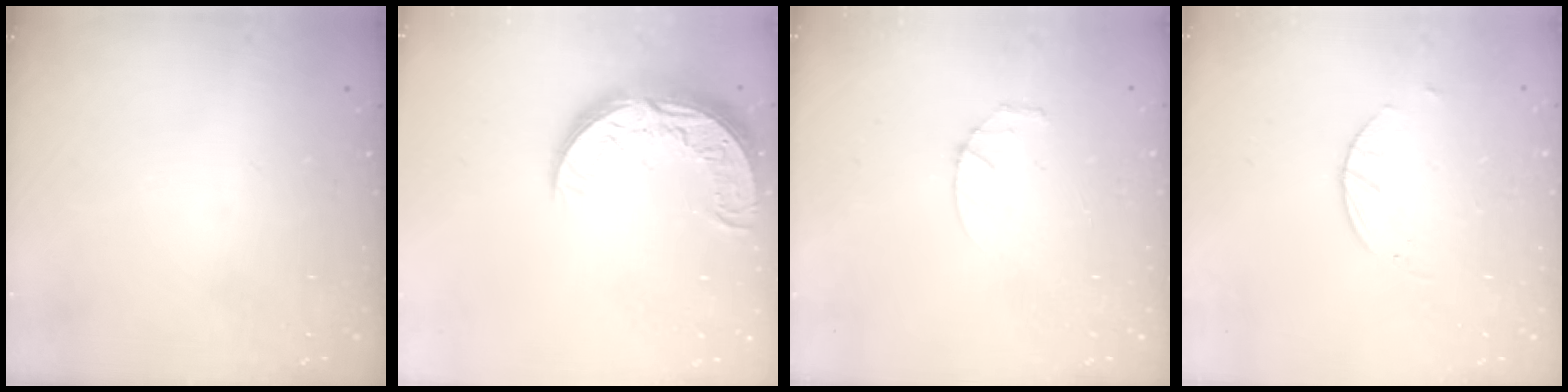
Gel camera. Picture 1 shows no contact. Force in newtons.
{"total": 13.9, "press": 13.9, "slide": 1.3}
{"total": 2.8, "press": 2.8, "slide": 0.4}
{"total": 2.6, "press": 2.6, "slide": 0.4}